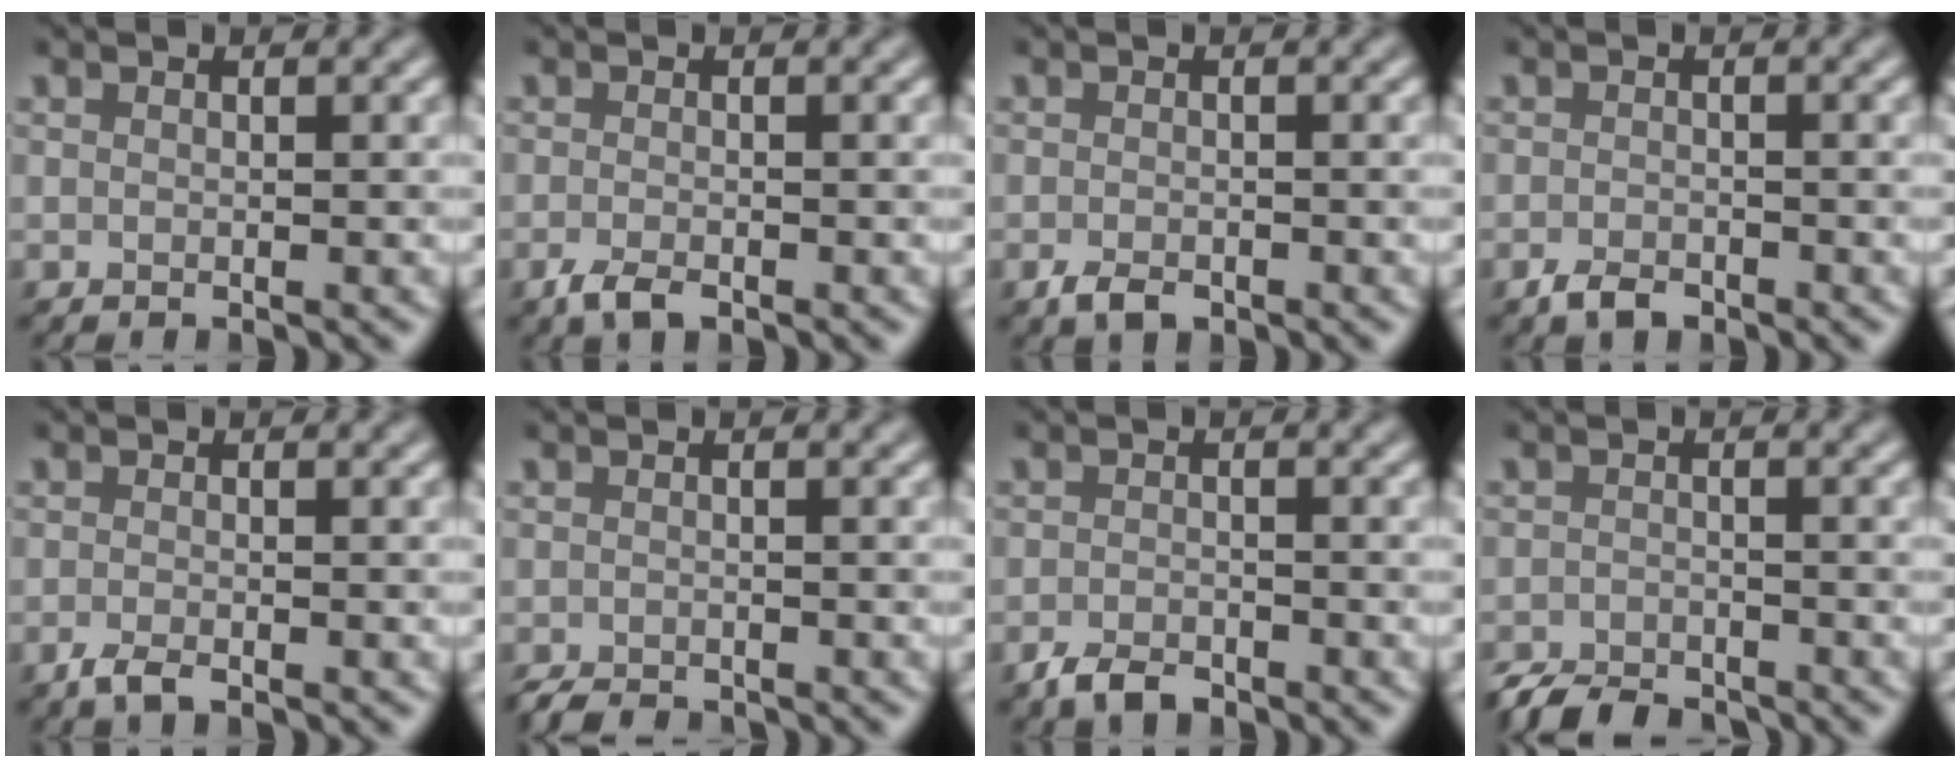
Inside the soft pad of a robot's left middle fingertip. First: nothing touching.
{"total": 1.9, "force": [-1.2, 0.6, 1.3], "torque": [-0.028, -0.004, -0.024]}
{"total": 1.6, "force": [-1.0, 0.9, 0.9], "torque": [-0.021, -0.003, -0.018]}
{"total": 1.6, "force": [-1.2, 0.8, 0.8], "torque": [-0.016, 0.000, -0.024]}
{"total": 1.5, "force": [-1.0, 0.4, 1.0], "torque": [-0.021, -0.002, -0.020]}
{"total": 2.0, "force": [-1.9, 0.4, 0.5], "torque": [-0.005, -0.006, -0.032]}
{"total": 2.1, "force": [-1.6, 0.9, 1.0], "torque": [-0.020, 0.000, -0.034]}
{"total": 3.5, "force": [-3.3, 0.9, 0.8], "torque": [-0.012, -0.007, -0.064]}